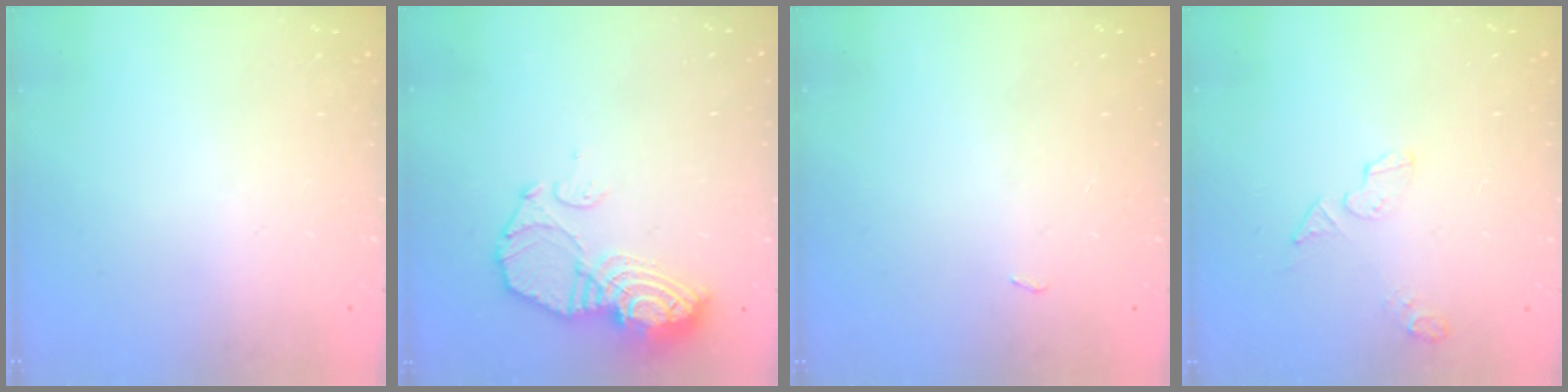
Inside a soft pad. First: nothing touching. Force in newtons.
{"total": 12.9, "press": 12.8, "slide": 1.0}
{"total": 2.7, "press": 2.3, "slide": 1.4}
{"total": 11.5, "press": 5.4, "slide": 10.1}